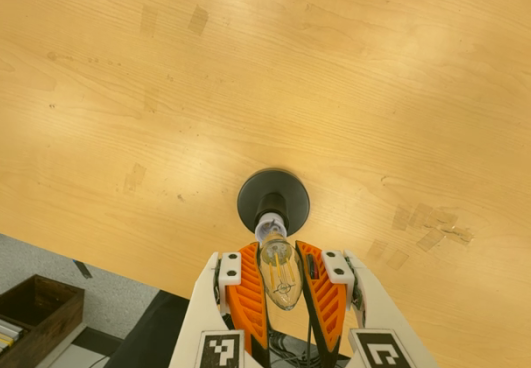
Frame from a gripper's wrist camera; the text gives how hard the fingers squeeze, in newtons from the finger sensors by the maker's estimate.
{"total": 21.7, "left": 24.4, "right": 19.0}